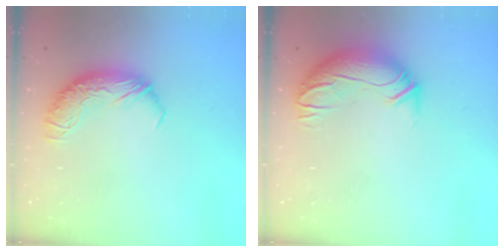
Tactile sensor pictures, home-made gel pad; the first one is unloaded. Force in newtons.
{"total": 3.0, "press": 1.0, "slide": 2.8}